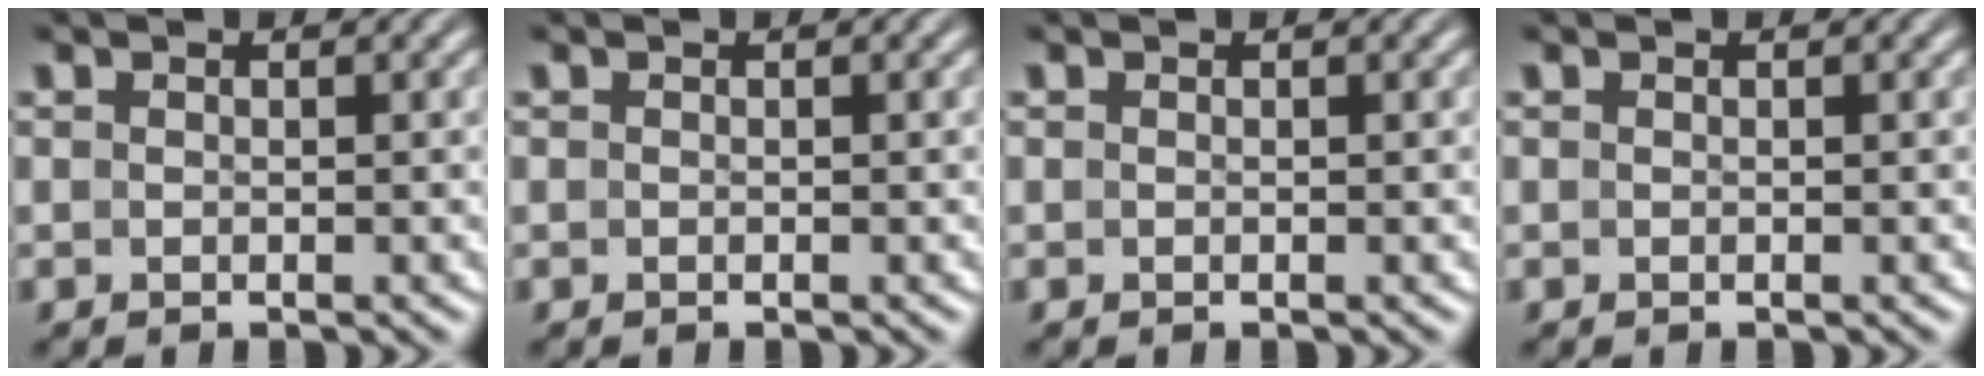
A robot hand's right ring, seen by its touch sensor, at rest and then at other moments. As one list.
[{"total": 0.0}, {"total": 0.0}, {"total": 0.0}]